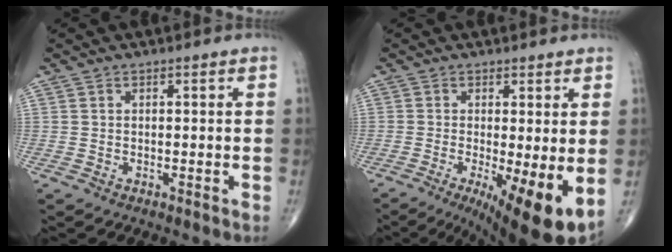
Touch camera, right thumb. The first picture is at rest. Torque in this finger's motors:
{"motor_torque": [0.07, 0.82, 0.17, -0.18, 0.07]}